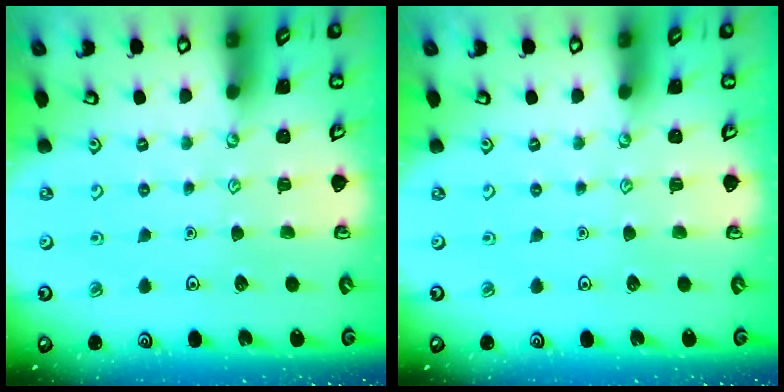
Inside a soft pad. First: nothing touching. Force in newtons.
{"total": 0.0}